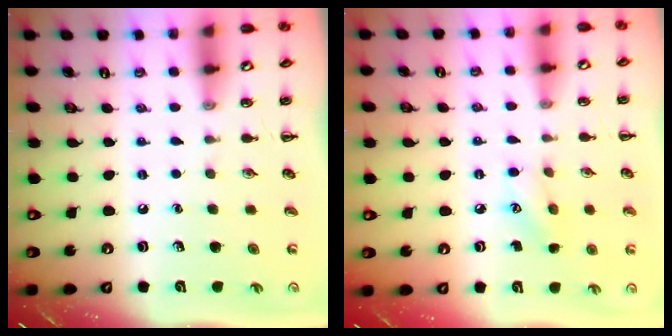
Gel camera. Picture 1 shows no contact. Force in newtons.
{"total": 6.7, "press": 6.5, "slide": 1.4}